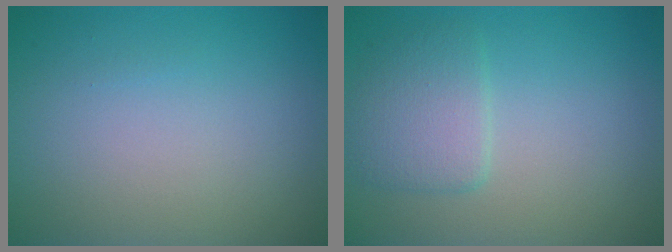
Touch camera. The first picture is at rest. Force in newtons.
{"total": 2.8, "press": 2.8, "slide": 0.3}